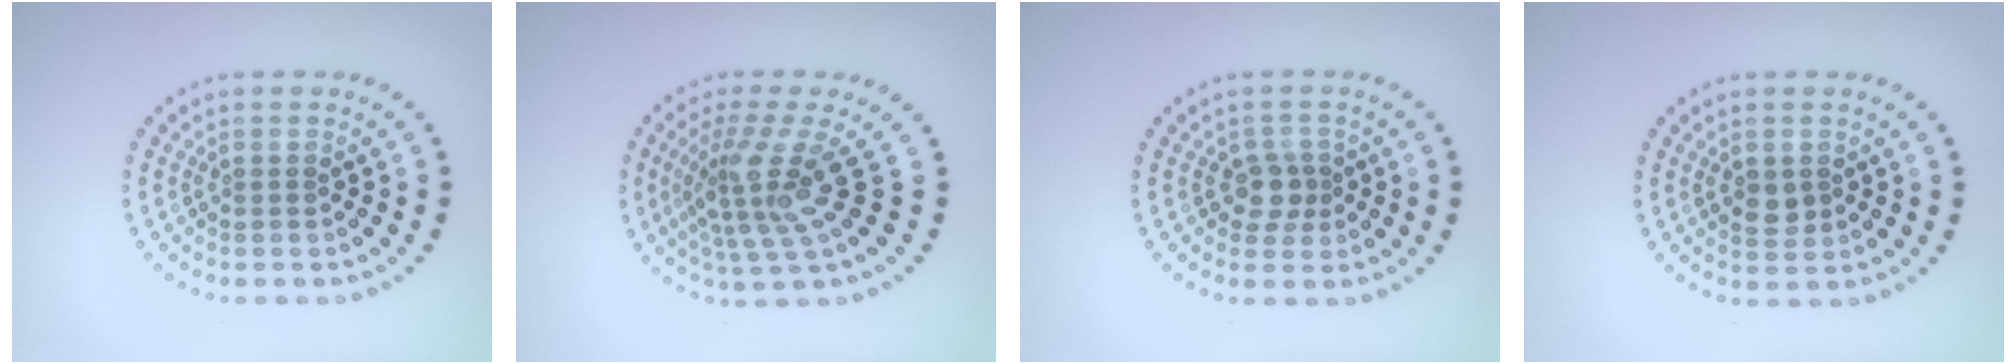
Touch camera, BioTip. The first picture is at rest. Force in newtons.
{"total": 4.6, "press": 3.2, "slide": 3.4}
{"total": 2.1, "press": 1.8, "slide": 1.1}
{"total": 1.8, "press": 1.8, "slide": 0.1}